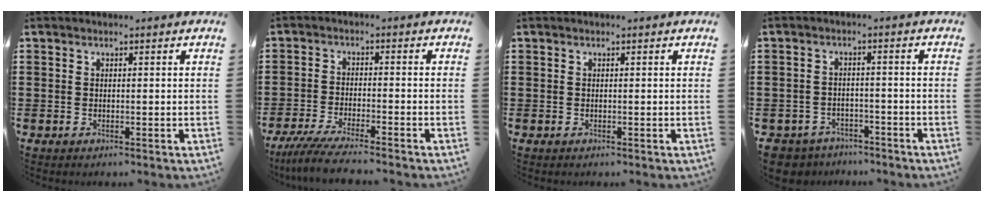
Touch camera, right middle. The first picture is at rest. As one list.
[{"total": 4.9, "force": [-4.4, -0.2, 2.1], "torque": [-0.057, -0.019, -0.088]}, {"total": 0.0}, {"total": 3.7, "force": [-3.6, 0.9, -0.1], "torque": [-0.014, -0.002, -0.079]}]